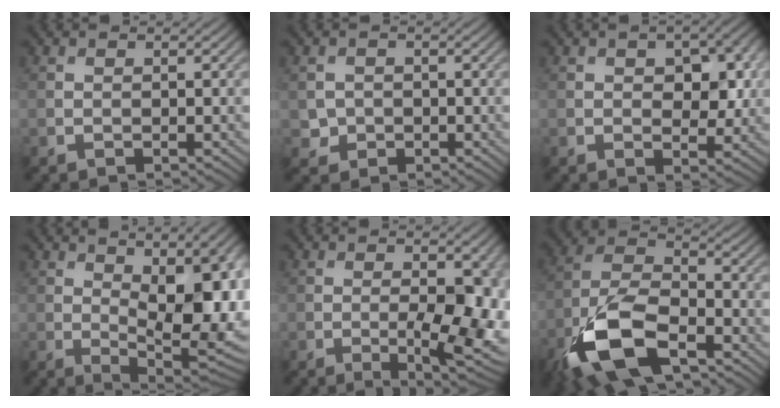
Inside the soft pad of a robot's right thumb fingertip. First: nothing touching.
{"total": 1.9, "force": [-0.2, 1.8, 0.4], "torque": [-0.008, -0.007, -0.006]}
{"total": 5.7, "force": [1.1, 3.4, 4.5], "torque": [-0.063, -0.004, 0.016]}
{"total": 15.1, "force": [2.0, 6.5, 13.4], "torque": [-0.172, 0.001, 0.044]}
{"total": 8.8, "force": [-1.4, 2.5, 8.3], "torque": [-0.119, -0.013, -0.016]}
{"total": 14.1, "force": [-7.6, 6.6, 9.9], "torque": [-0.223, -0.022, -0.163]}